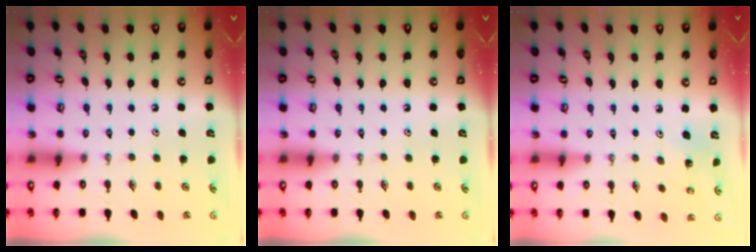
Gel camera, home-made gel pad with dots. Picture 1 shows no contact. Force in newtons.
{"total": 0.0}
{"total": 4.1, "press": 4.0, "slide": 1.1}